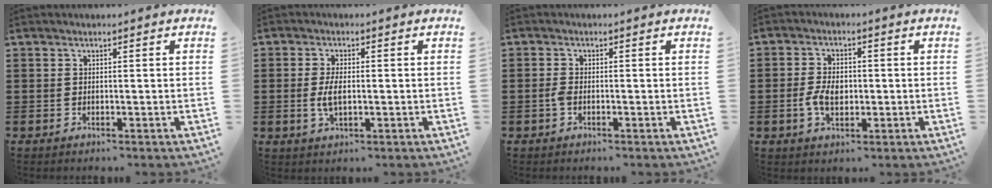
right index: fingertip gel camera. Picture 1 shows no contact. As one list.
[{"total": 3.8, "force": [-0.3, 1.8, 3.4], "torque": [-0.078, -0.002, -0.011]}, {"total": 1.5, "force": [-0.6, 0.6, 1.2], "torque": [-0.031, -0.003, -0.014]}, {"total": 4.4, "force": [-0.6, 2.8, 3.3], "torque": [-0.063, 0.003, -0.015]}]